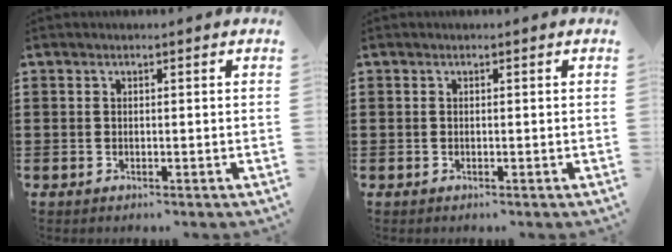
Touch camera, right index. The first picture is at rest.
{"total": 0.0}